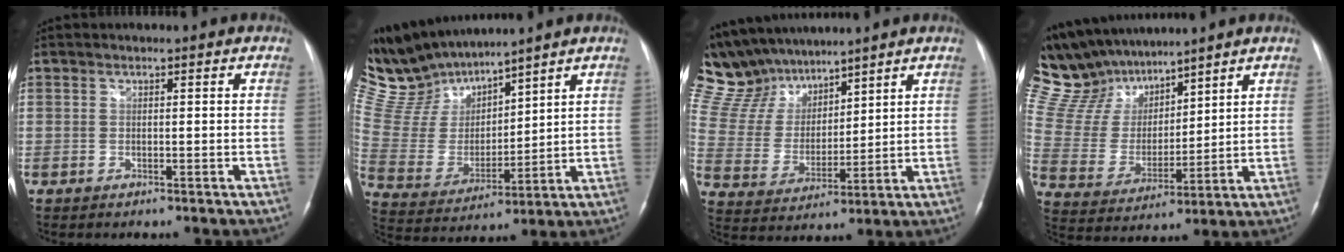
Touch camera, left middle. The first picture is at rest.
{"total": 14.5, "force": [13.5, 3.2, 4.3], "torque": [-0.108, 0.009, 0.279]}
{"total": 14.3, "force": [12.6, 5.2, 4.4], "torque": [-0.104, 0.028, 0.250]}
{"total": 16.7, "force": [14.6, 5.9, 5.8], "torque": [-0.130, 0.032, 0.289]}